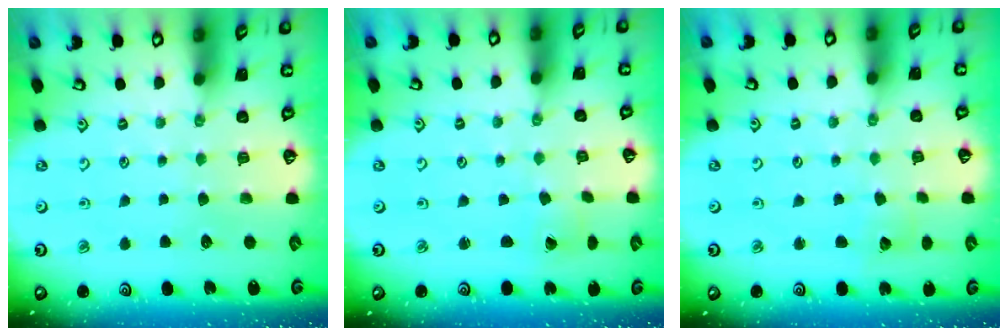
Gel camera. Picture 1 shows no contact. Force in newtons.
{"total": 1.0, "press": 1.0, "slide": 0.0}
{"total": 4.5, "press": 4.5, "slide": 0.4}